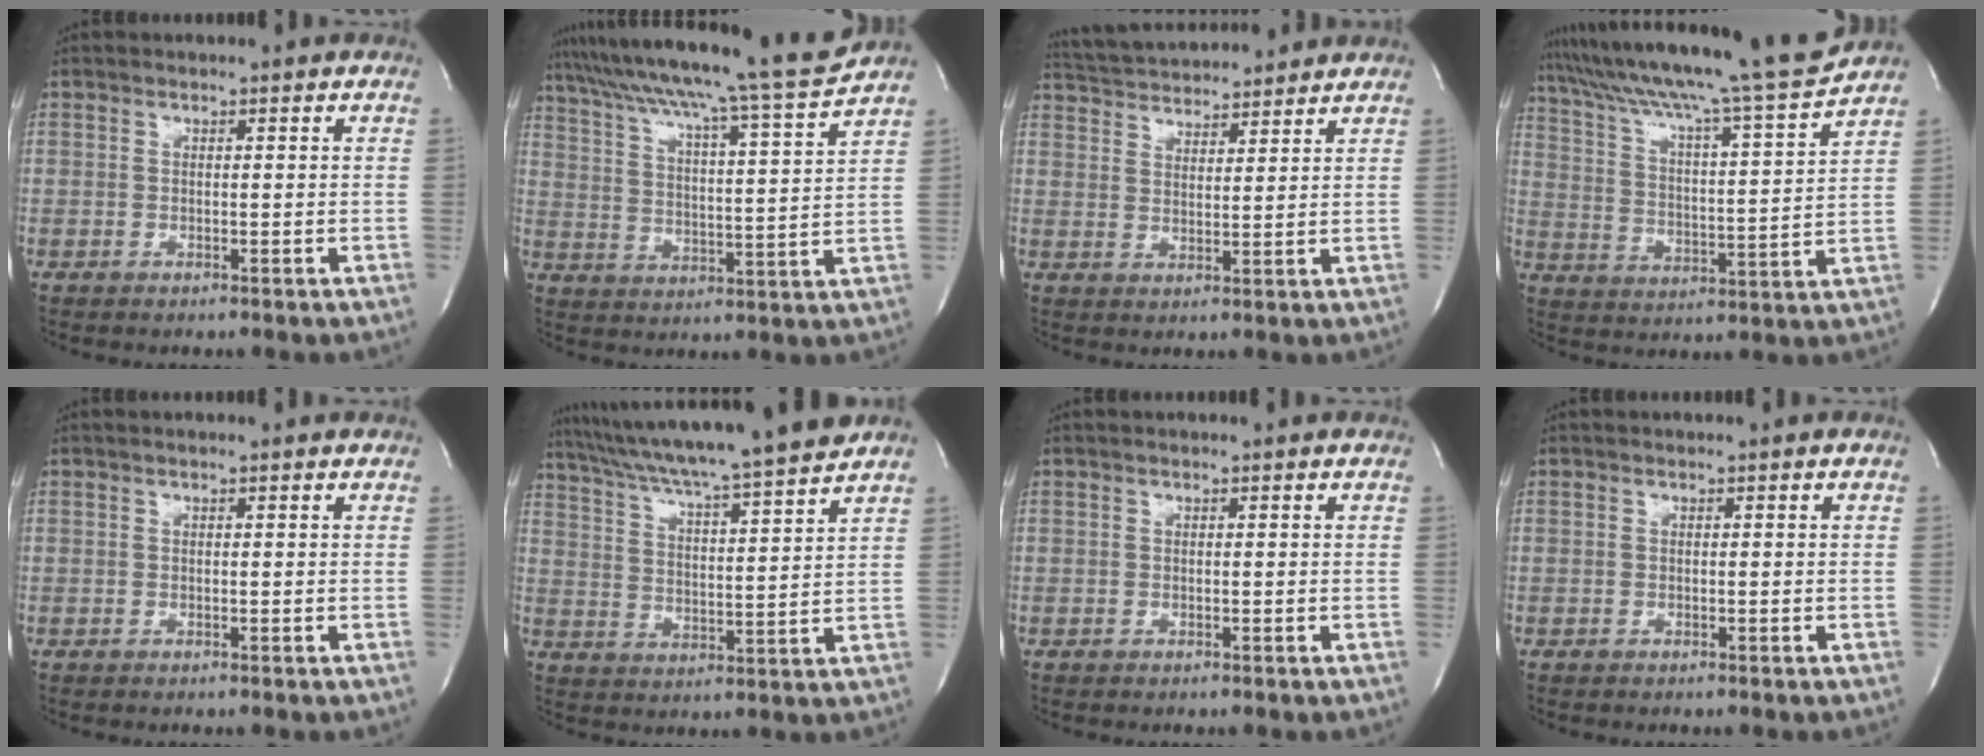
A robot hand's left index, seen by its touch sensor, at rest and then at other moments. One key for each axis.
{"total": 19.6, "fx": 17.6, "fy": -2.2, "fz": 8.3, "tx": -0.147, "ty": -0.042, "tz": 0.257}
{"total": 11.9, "fx": 11.4, "fy": 1.5, "fz": 3.1, "tx": -0.062, "ty": 0.025, "tz": 0.180}
{"total": 20.0, "fx": 17.7, "fy": -1.5, "fz": 9.2, "tx": -0.162, "ty": -0.025, "tz": 0.271}
{"total": 1.7, "fx": 1.5, "fy": 0.1, "fz": 0.8, "tx": -0.013, "ty": 0.017, "tz": 0.017}
{"total": 18.1, "fx": 16.1, "fy": -1.3, "fz": 8.2, "tx": -0.146, "ty": -0.011, "tz": 0.243}
{"total": 0.8, "fx": 0.7, "fy": 0.0, "fz": 0.3, "tx": -0.007, "ty": 0.007, "tz": 0.009}
{"total": 0.0}